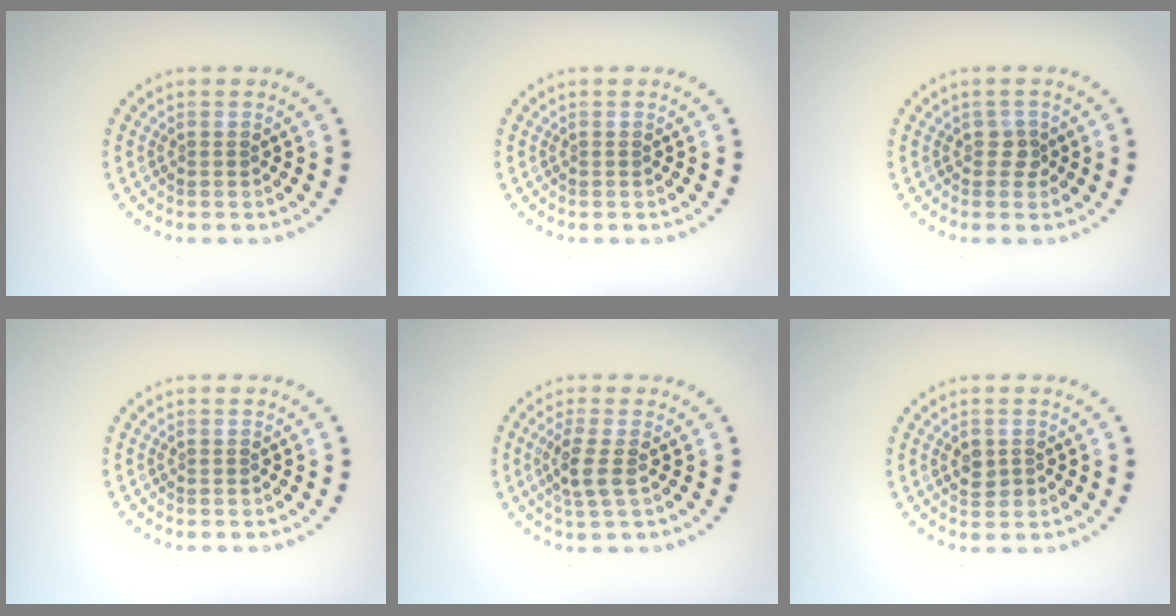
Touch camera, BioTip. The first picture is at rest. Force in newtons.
{"total": 0.0}
{"total": 1.2, "press": 1.0, "slide": 0.6}
{"total": 0.0}
{"total": 2.4, "press": 2.1, "slide": 1.2}
{"total": 1.7, "press": 1.7, "slide": 0.2}